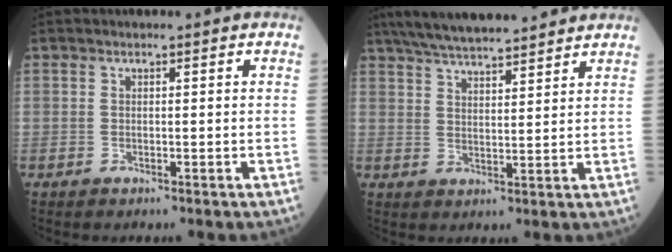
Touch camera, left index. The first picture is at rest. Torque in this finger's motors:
{"motor_torque": [-0.09, -0.50, 0.16, 0.10]}